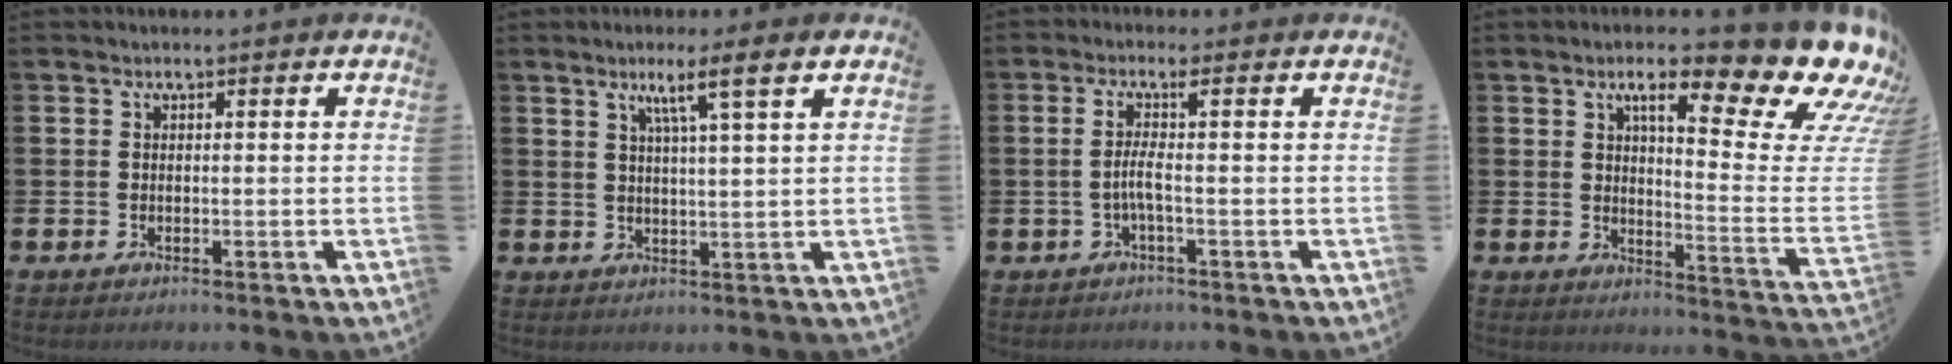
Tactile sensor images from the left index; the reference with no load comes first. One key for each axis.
{"total": 4.8, "fx": 3.1, "fy": -0.4, "fz": 3.6, "tx": -0.070, "ty": -0.009, "tz": 0.047}
{"total": 3.1, "fx": -0.4, "fy": -0.4, "fz": 3.1, "tx": -0.067, "ty": 0.001, "tz": -0.011}
{"total": 12.9, "fx": 9.0, "fy": 3.5, "fz": 8.5, "tx": -0.123, "ty": -0.076, "tz": 0.137}